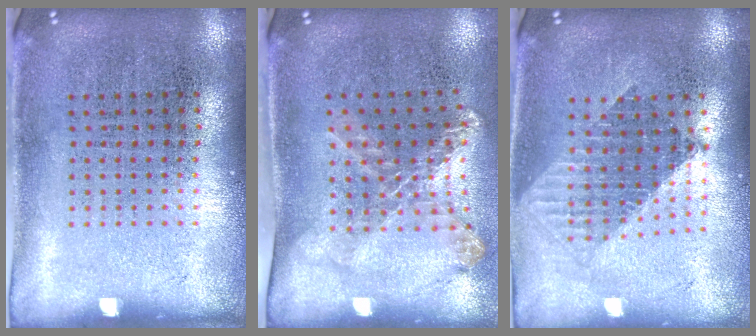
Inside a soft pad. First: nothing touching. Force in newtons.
{"total": 1.7, "press": 1.3, "slide": 1.1}
{"total": 1.6, "press": 1.3, "slide": 1.0}